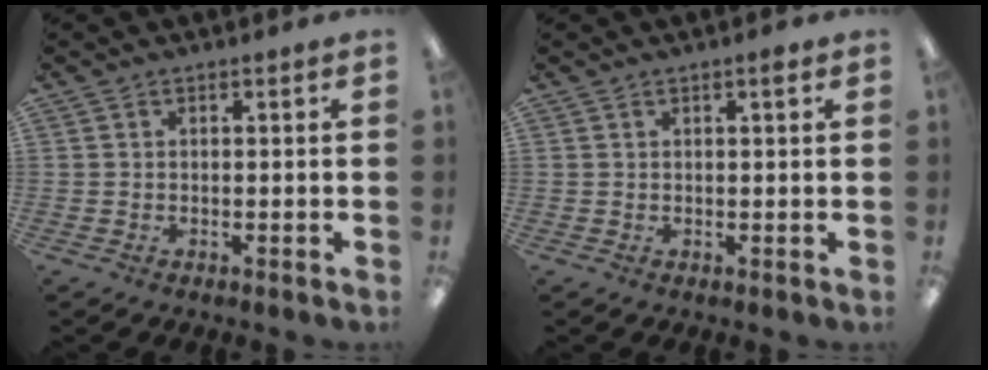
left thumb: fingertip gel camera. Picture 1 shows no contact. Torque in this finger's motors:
{"motor_torque": [-0.19, 0.06, -0.04, -0.21, 0.02]}